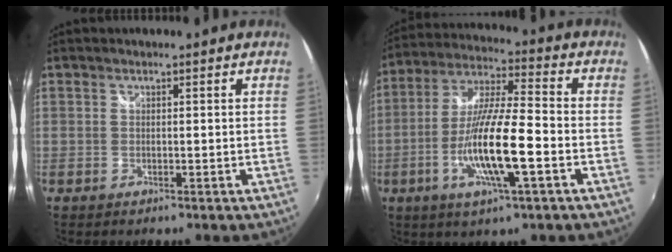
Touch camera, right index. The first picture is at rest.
{"total": 14.8, "force": [-4.9, 2.0, 13.8], "torque": [-0.277, -0.011, -0.092]}